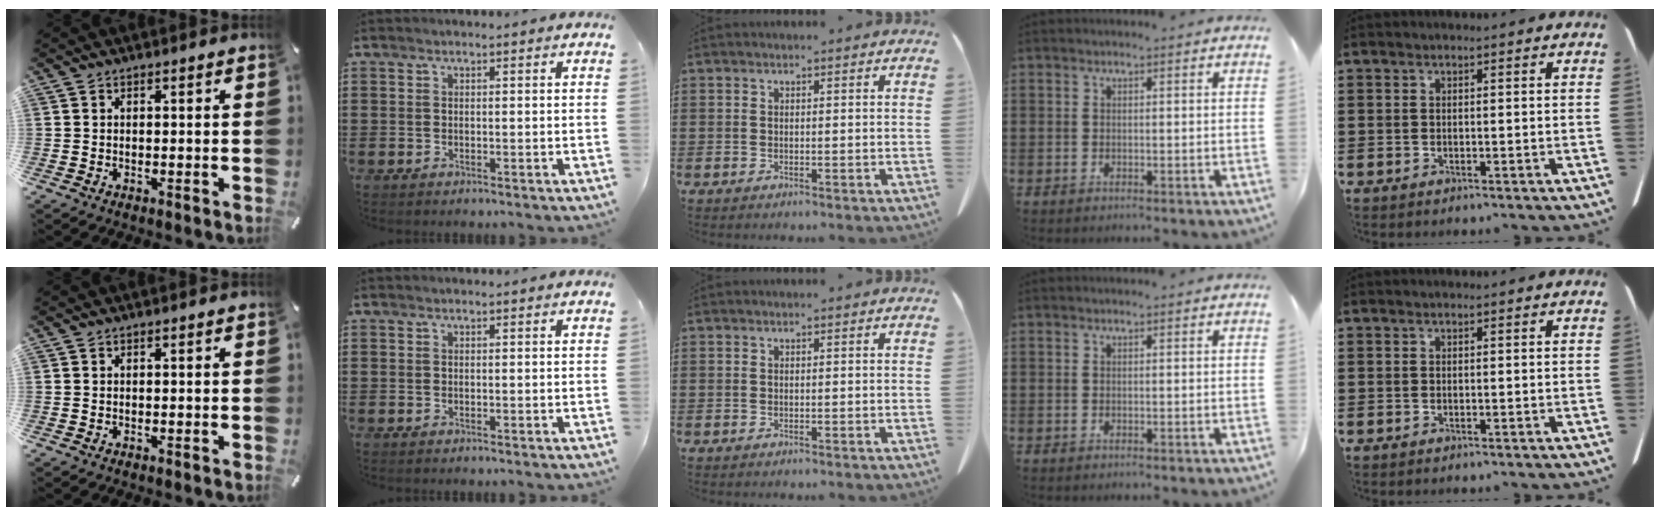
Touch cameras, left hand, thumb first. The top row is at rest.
{}